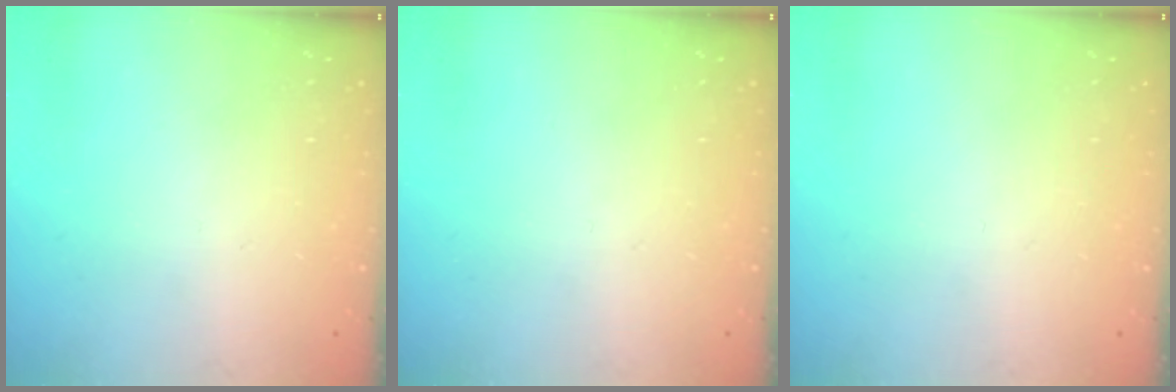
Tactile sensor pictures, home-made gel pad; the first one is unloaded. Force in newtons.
{"total": 0.0}
{"total": 0.0}